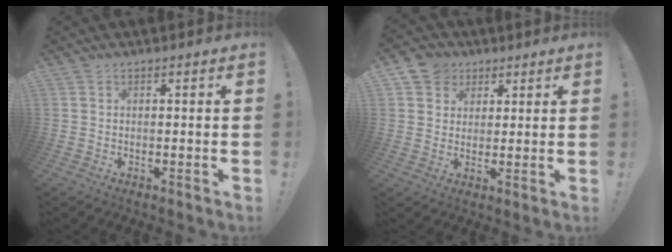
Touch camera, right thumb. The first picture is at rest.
{"total": 6.6, "force": [3.0, 5.7, 1.4], "torque": [-0.025, -0.014, 0.061]}